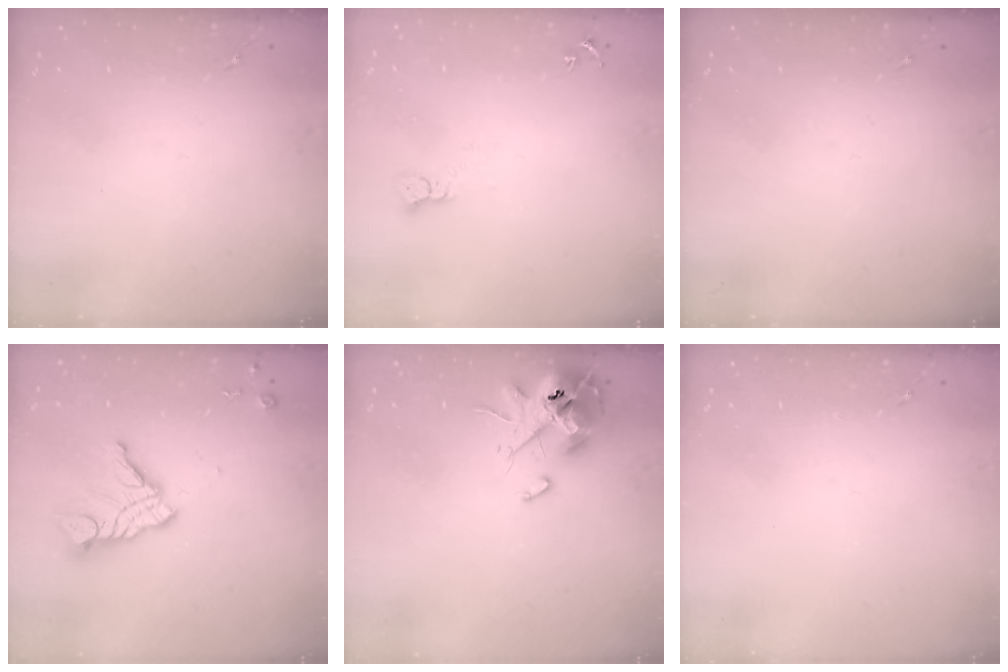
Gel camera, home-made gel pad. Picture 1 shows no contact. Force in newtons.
{"total": 3.2, "press": 3.2, "slide": 0.1}
{"total": 0.0}
{"total": 15.1, "press": 15.0, "slide": 1.4}
{"total": 13.1, "press": 12.9, "slide": 2.1}
{"total": 0.0}